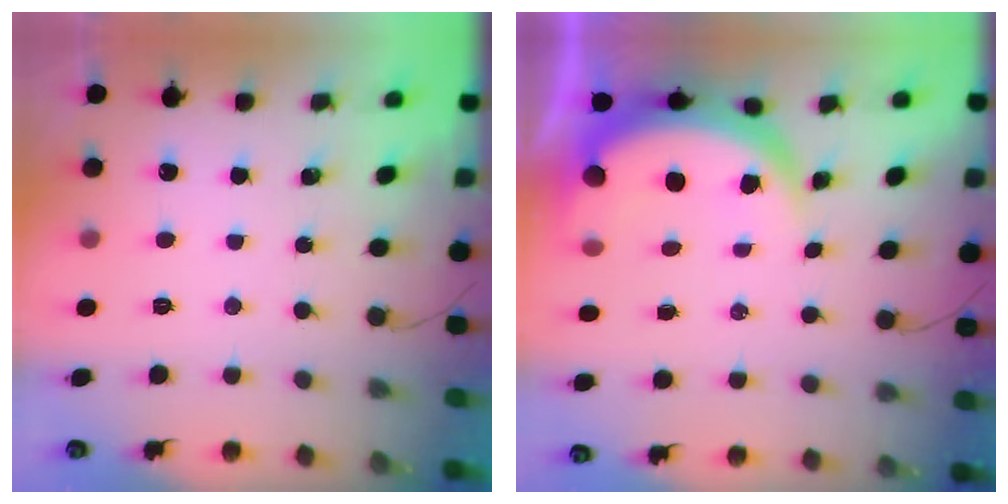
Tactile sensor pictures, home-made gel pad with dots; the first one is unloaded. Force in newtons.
{"total": 8.6, "press": 8.5, "slide": 1.1}